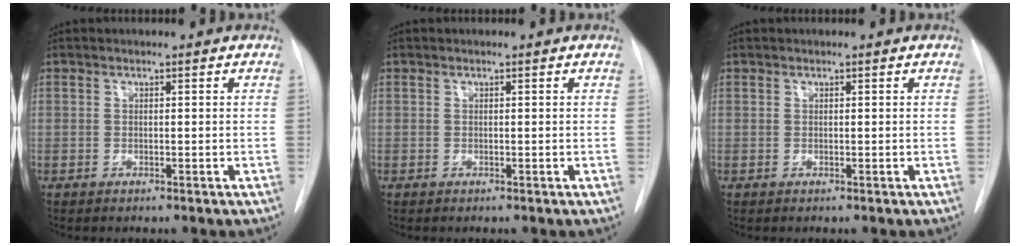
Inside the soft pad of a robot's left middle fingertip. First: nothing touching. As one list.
[{"total": 0.0}, {"total": 0.0}]